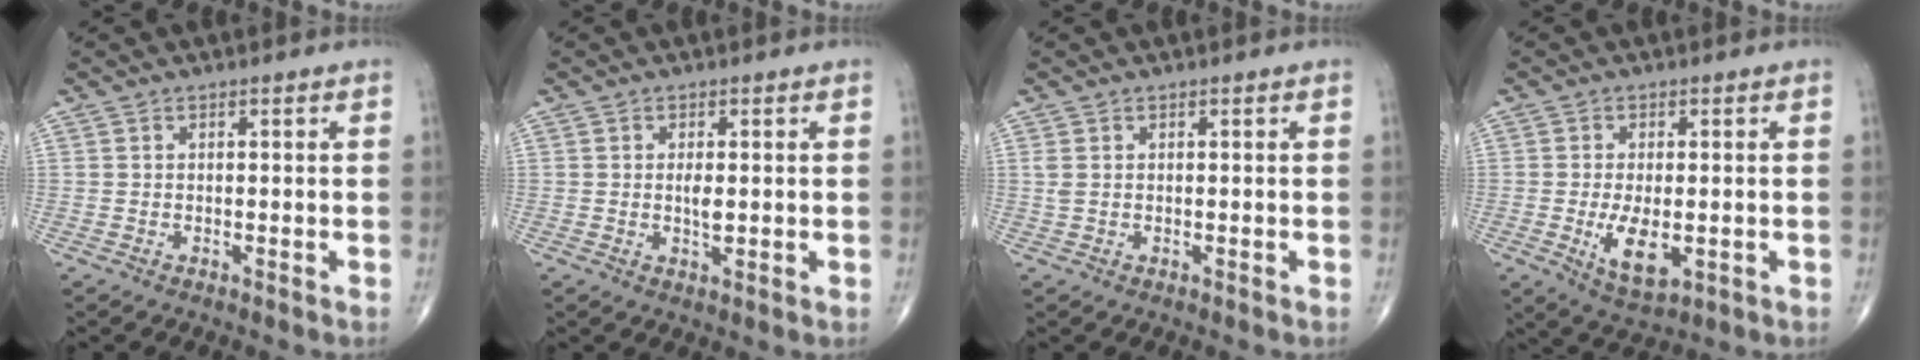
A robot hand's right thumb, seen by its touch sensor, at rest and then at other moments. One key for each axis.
{"total": 2.5, "fx": 0.1, "fy": 0.9, "fz": 2.3, "tx": -0.039, "ty": -0.005, "tz": 0.000}
{"total": 1.2, "fx": 0.3, "fy": 0.6, "fz": 1.0, "tx": -0.030, "ty": 0.008, "tz": 0.014}
{"total": 7.6, "fx": -1.5, "fy": 3.5, "fz": 6.5, "tx": -0.108, "ty": -0.016, "tz": -0.018}